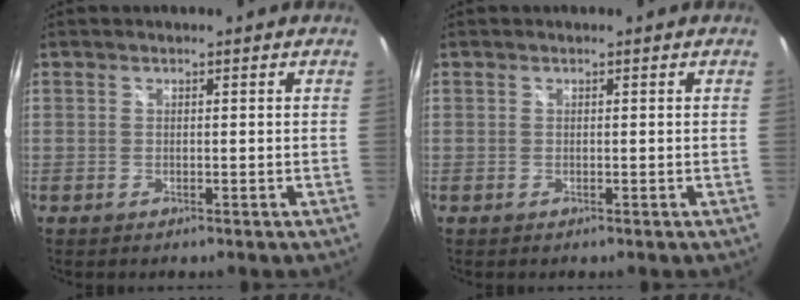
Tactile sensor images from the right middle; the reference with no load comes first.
{"total": 0.0}